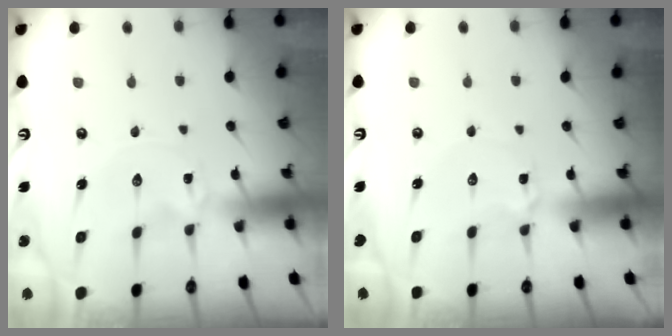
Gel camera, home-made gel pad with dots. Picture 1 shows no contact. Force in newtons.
{"total": 3.2, "press": 3.2, "slide": 0.3}